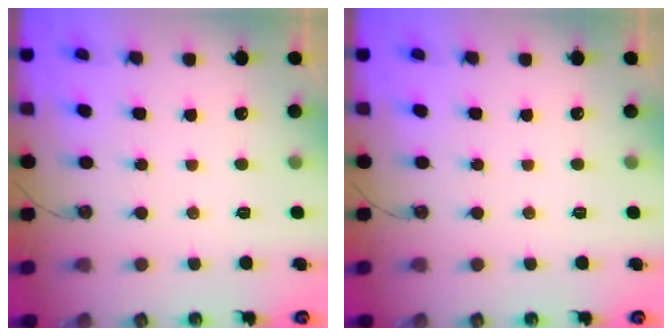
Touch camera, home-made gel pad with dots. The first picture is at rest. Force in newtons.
{"total": 0.0}